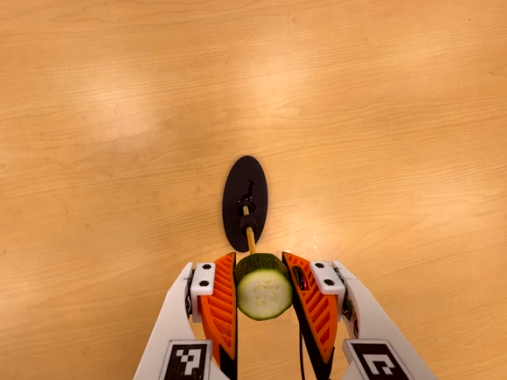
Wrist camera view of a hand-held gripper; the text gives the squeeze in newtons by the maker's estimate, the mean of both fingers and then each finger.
{"total": 10.8, "left": 9.7, "right": 12.0}